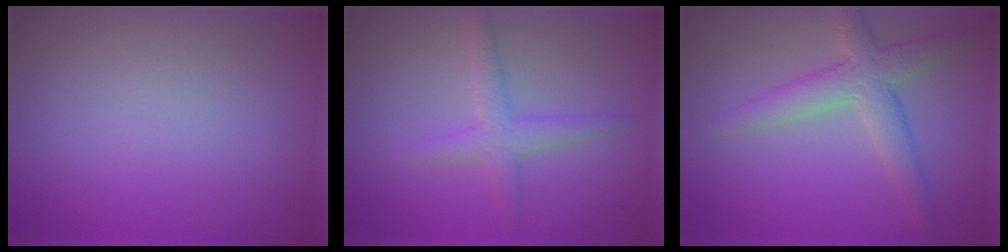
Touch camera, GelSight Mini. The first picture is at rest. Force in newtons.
{"total": 2.6, "press": 2.6, "slide": 0.0}
{"total": 4.0, "press": 4.0, "slide": 0.2}